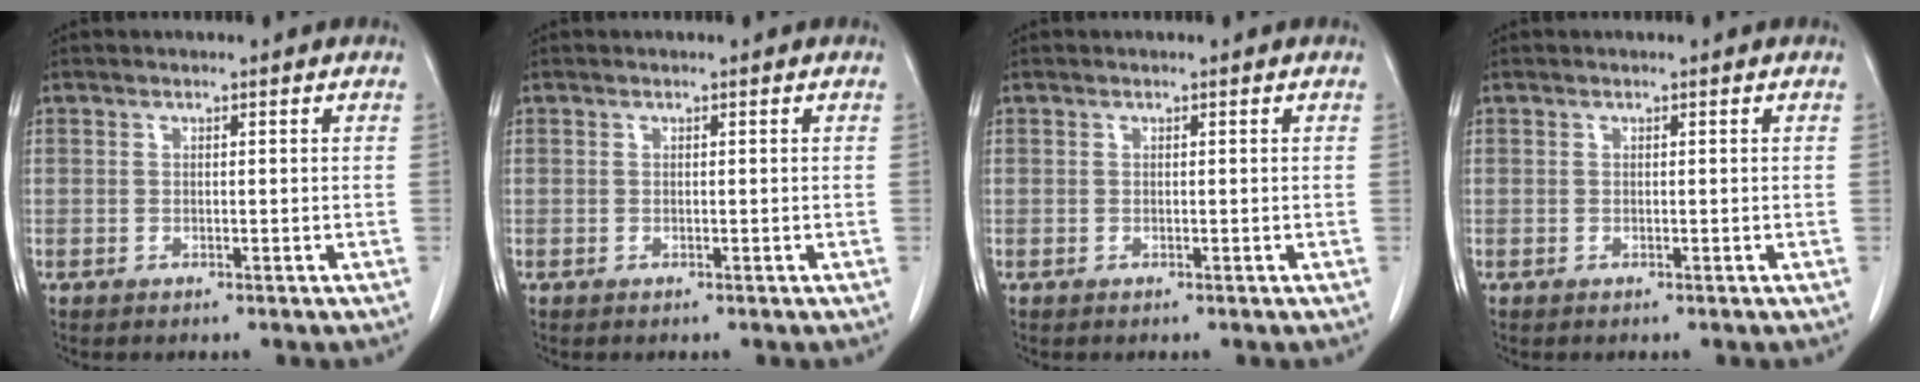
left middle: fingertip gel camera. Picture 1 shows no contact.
{"total": 0.0}
{"total": 0.0}
{"total": 0.0}